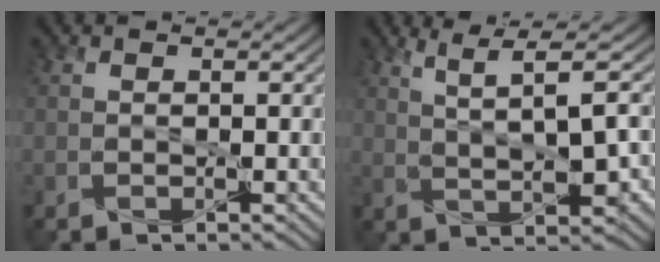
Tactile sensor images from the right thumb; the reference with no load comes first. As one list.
[{"total": 4.5, "force": [1.9, 0.2, 4.1], "torque": [-0.089, 0.003, 0.042]}]